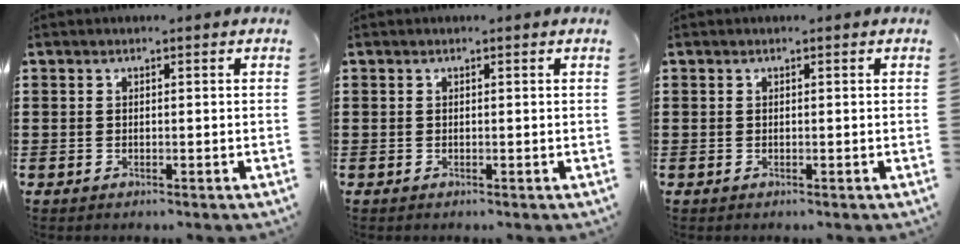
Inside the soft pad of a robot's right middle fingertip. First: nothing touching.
{"total": 0.0}
{"total": 0.0}